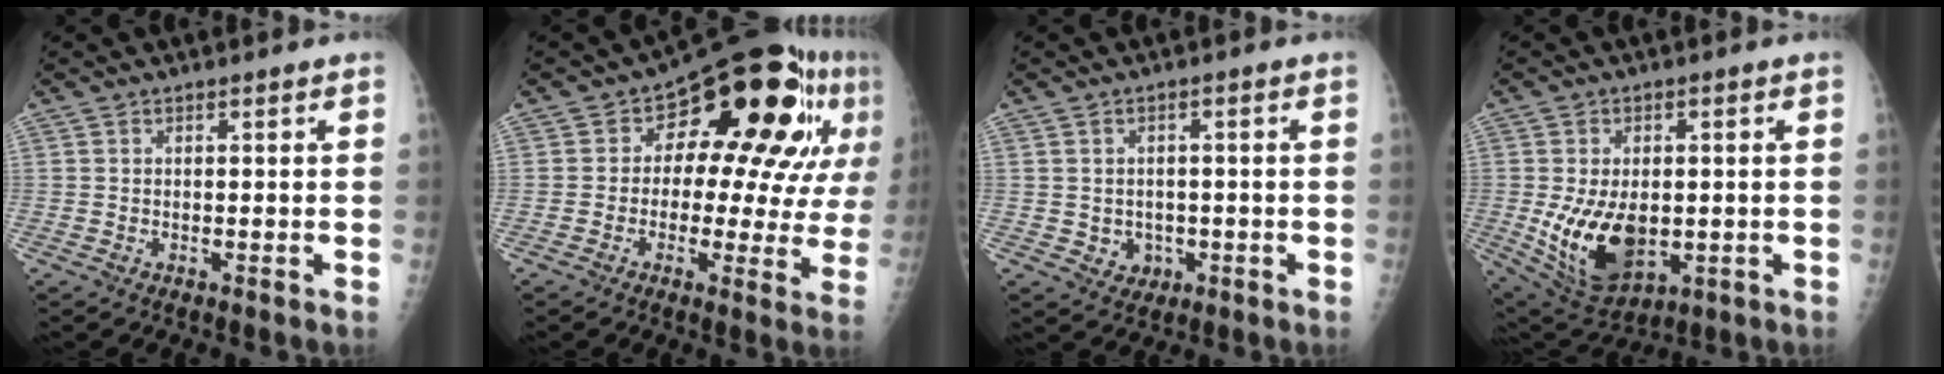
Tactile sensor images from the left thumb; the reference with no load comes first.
{"total": 21.0, "force": [6.6, 10.8, 16.8], "torque": [-0.166, 0.011, 0.080]}
{"total": 4.0, "force": [-0.9, 3.6, 1.6], "torque": [-0.001, 0.005, -0.005]}
{"total": 14.2, "force": [-2.0, 8.7, 11.0], "torque": [-0.174, -0.010, -0.008]}